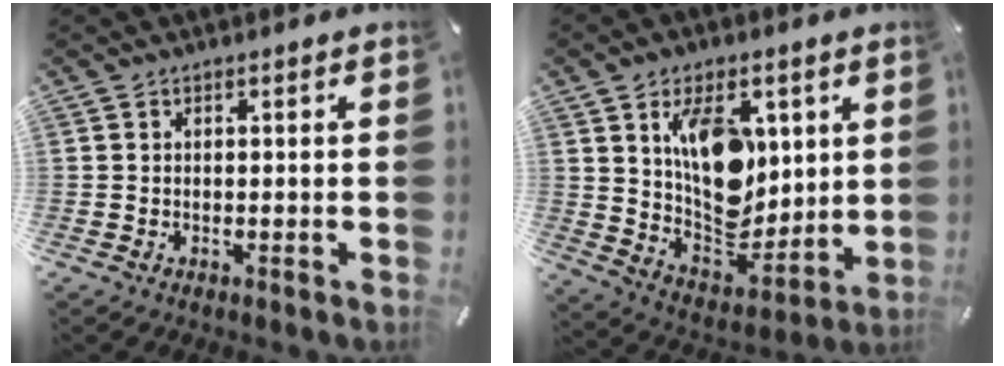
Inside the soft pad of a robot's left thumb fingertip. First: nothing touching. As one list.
[{"total": 15.0, "force": [5.5, 10.2, 9.5], "torque": [-0.143, -0.025, 0.105]}]